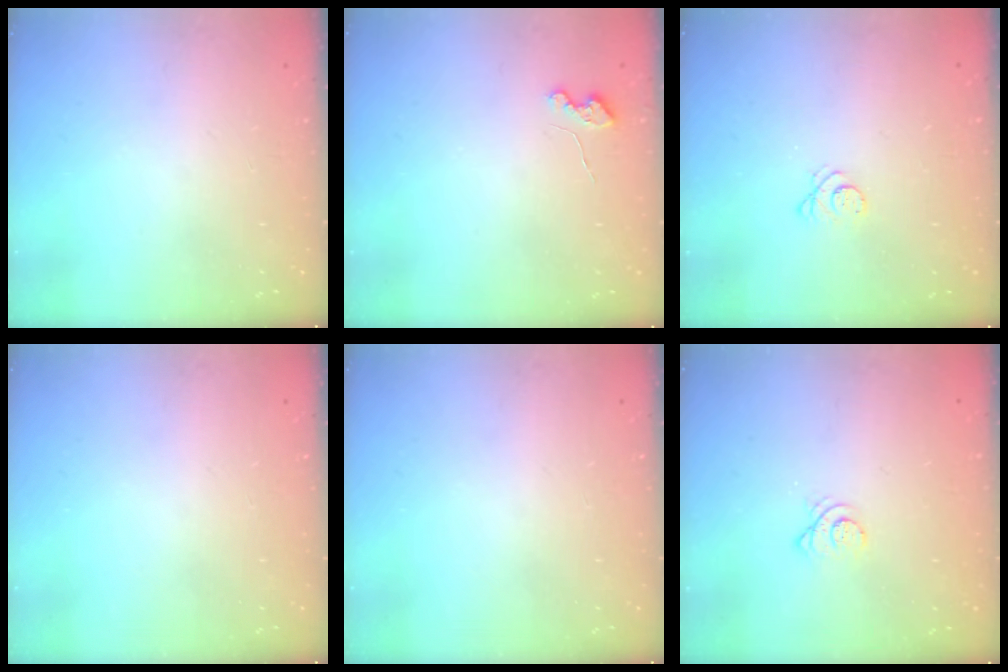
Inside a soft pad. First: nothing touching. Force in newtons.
{"total": 3.6, "press": 3.6, "slide": 0.5}
{"total": 3.3, "press": 3.3, "slide": 0.4}
{"total": 0.0}
{"total": 0.0}
{"total": 3.2, "press": 3.2, "slide": 0.5}